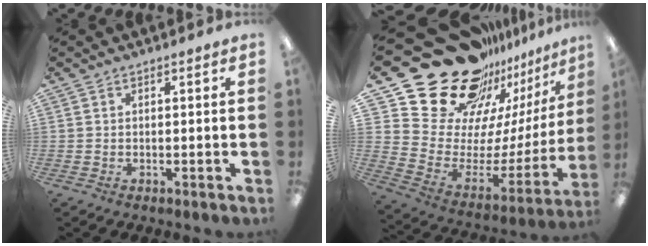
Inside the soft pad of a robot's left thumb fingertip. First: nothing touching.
{"total": 29.2, "force": [21.7, 14.9, 12.5], "torque": [-0.195, -0.175, 0.432]}